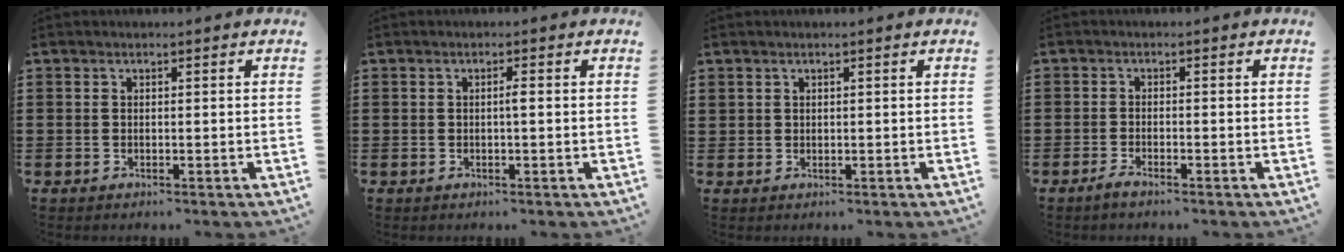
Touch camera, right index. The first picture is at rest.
{"total": 0.8, "force": [-0.2, 0.0, 0.8], "torque": [-0.015, -0.003, -0.002]}
{"total": 0.8, "force": [0.6, 0.5, 0.1], "torque": [-0.005, 0.001, 0.013]}
{"total": 1.4, "force": [-1.2, 0.0, 0.7], "torque": [-0.020, -0.005, -0.024]}